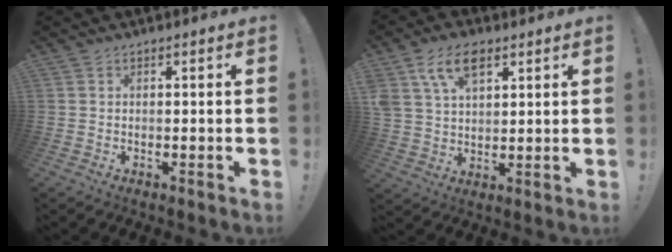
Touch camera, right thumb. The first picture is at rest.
{"total": 11.1, "force": [5.9, 6.8, 6.5], "torque": [-0.122, -0.005, 0.115]}